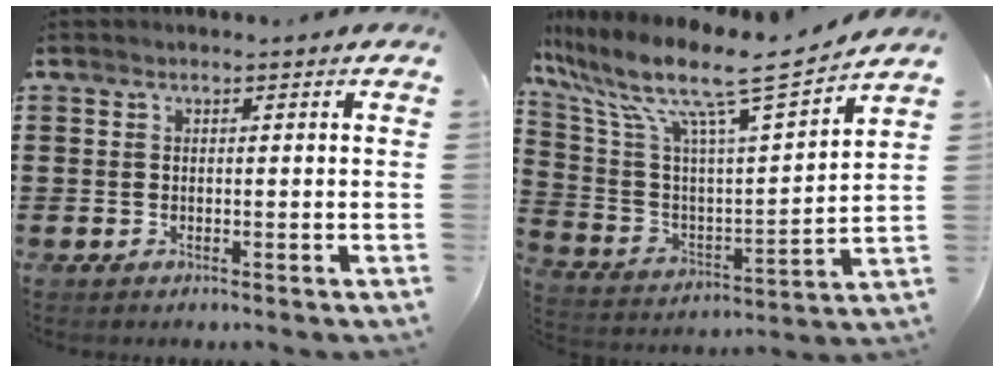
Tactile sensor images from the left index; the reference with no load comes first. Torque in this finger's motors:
{"motor_torque": [2.14, 0.00, 0.60, 0.21]}